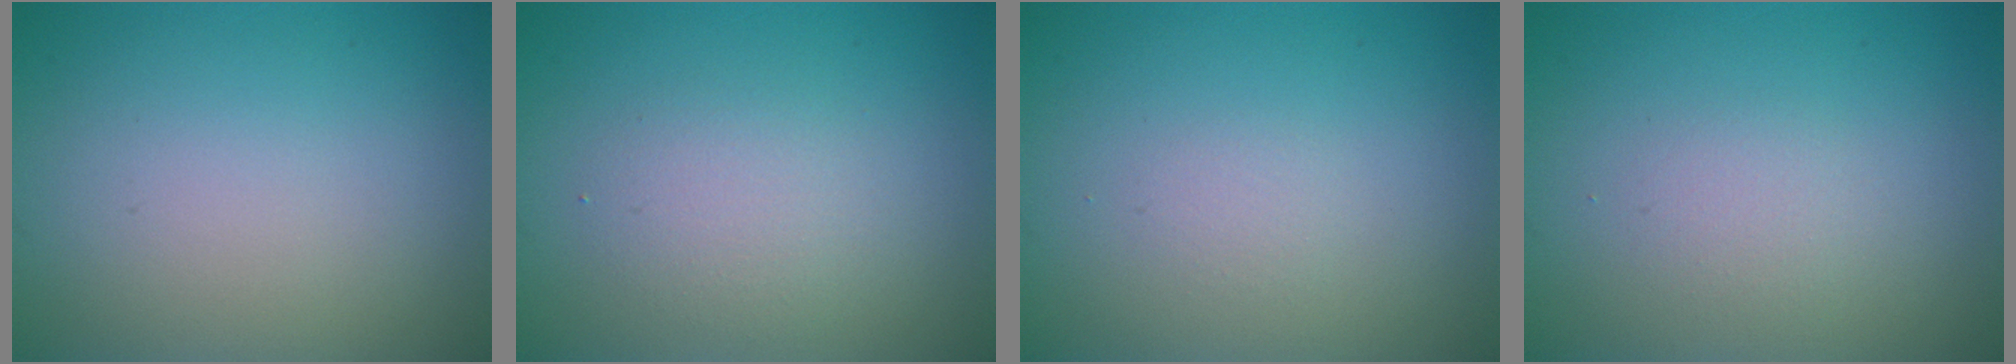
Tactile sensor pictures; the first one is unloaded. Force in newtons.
{"total": 2.2, "press": 2.2, "slide": 0.1}
{"total": 0.0}
{"total": 1.2, "press": 1.2, "slide": 0.1}